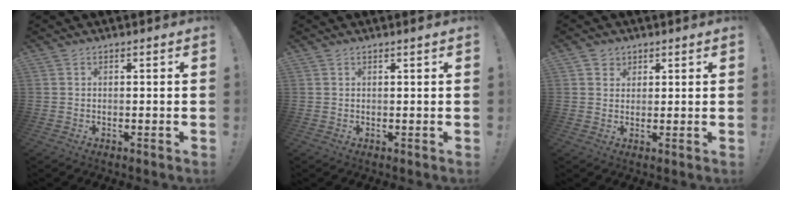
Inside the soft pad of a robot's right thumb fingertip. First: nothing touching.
{"total": 0.8, "force": [0.4, -0.2, 0.6], "torque": [-0.013, 0.001, 0.006]}
{"total": 2.8, "force": [1.6, 2.3, 0.1], "torque": [-0.004, -0.006, 0.029]}